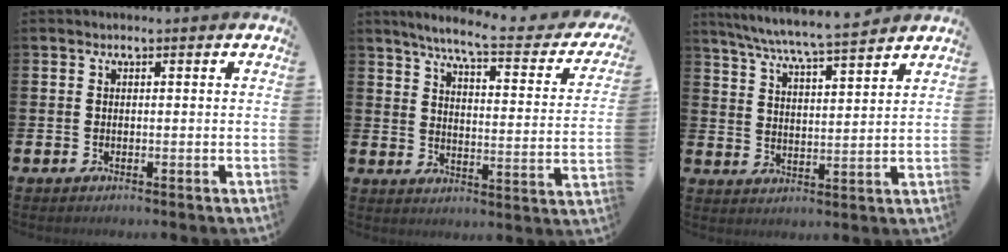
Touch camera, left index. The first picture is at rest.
{"total": 6.6, "force": [5.6, 0.5, 3.5], "torque": [-0.076, -0.043, 0.083]}
{"total": 6.9, "force": [6.6, -0.3, 2.0], "torque": [-0.064, -0.042, 0.116]}